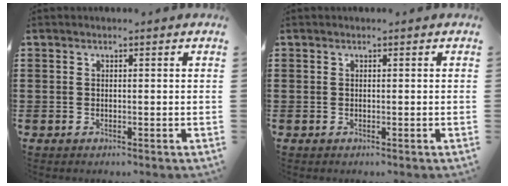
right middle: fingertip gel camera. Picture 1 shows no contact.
{"total": 0.0}